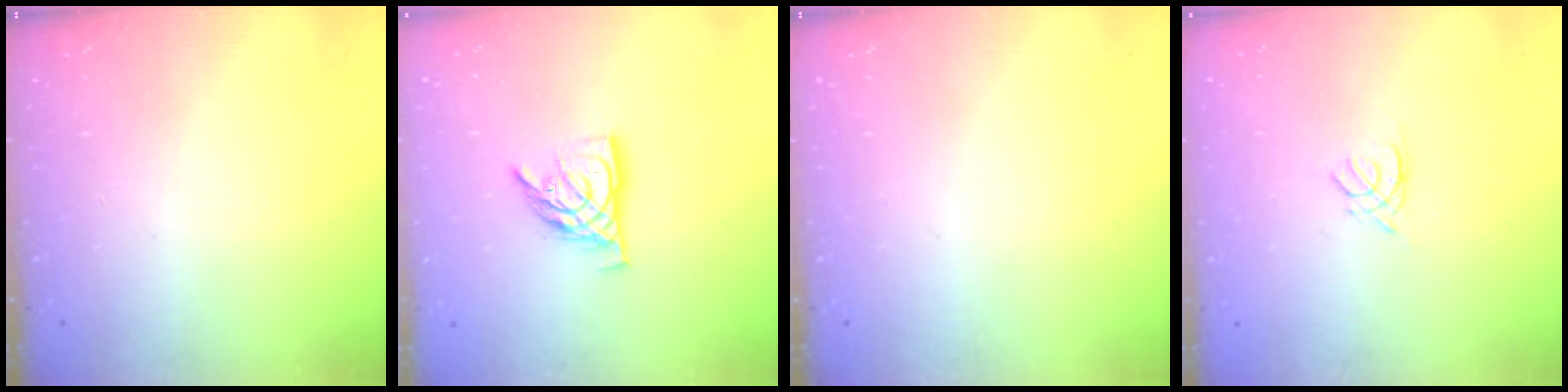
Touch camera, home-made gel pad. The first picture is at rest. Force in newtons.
{"total": 10.7, "press": 10.6, "slide": 1.0}
{"total": 0.0}
{"total": 1.3, "press": 1.3, "slide": 0.3}